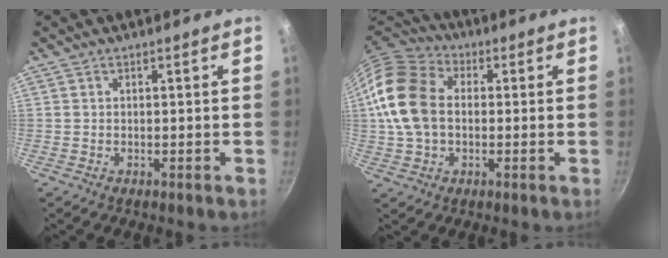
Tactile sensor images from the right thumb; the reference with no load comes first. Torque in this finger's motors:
{"motor_torque": [-0.80, 1.60, 1.70, 0.03, 0.52]}